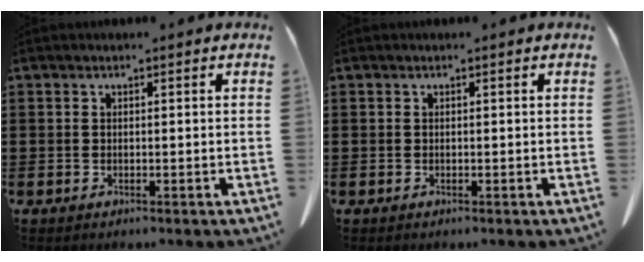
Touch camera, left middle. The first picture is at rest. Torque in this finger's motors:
{"motor_torque": [0.00, 0.00, 0.00, 0.00]}